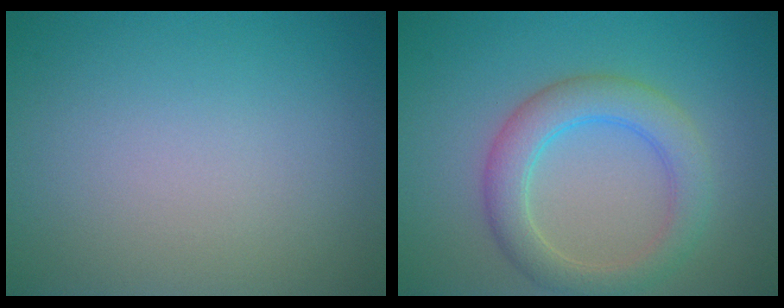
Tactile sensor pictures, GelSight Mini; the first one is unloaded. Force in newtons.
{"total": 4.5, "press": 4.5, "slide": 0.1}